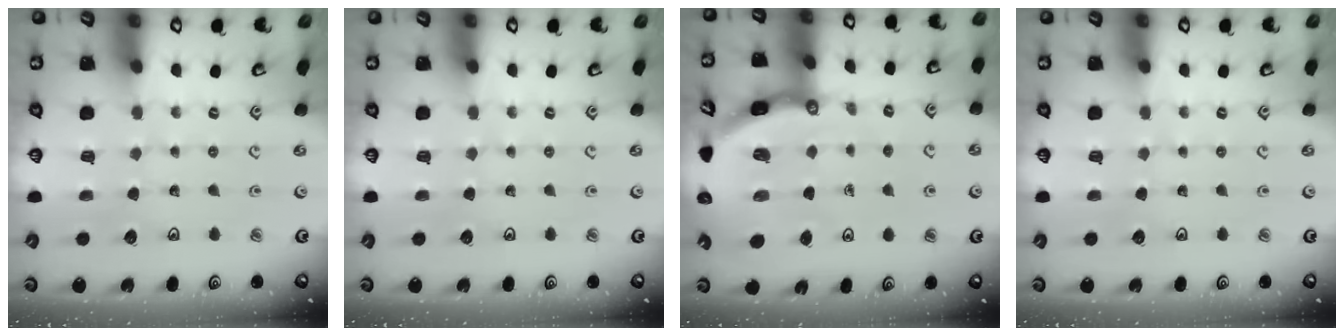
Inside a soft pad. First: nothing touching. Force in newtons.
{"total": 0.0}
{"total": 7.3, "press": 7.3, "slide": 0.5}
{"total": 0.0}